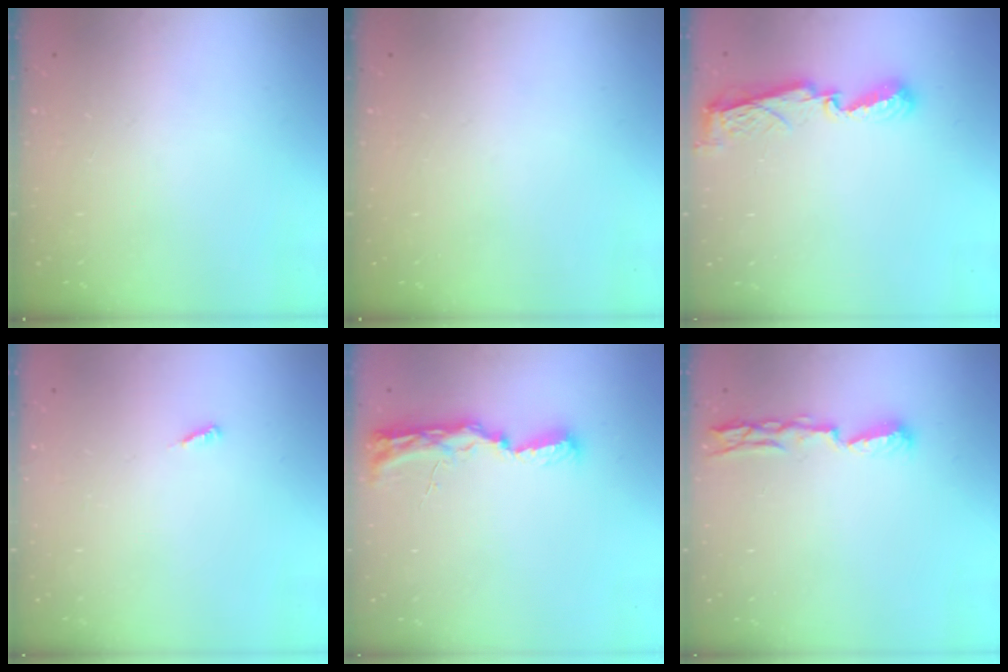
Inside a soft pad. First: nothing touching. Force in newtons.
{"total": 0.0}
{"total": 7.7, "press": 7.7, "slide": 0.8}
{"total": 2.5, "press": 2.5, "slide": 0.1}
{"total": 9.4, "press": 9.2, "slide": 2.0}
{"total": 8.1, "press": 8.0, "slide": 1.1}